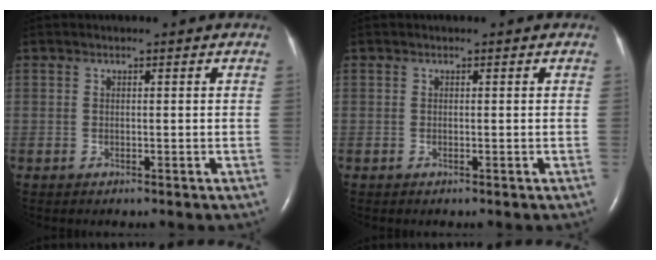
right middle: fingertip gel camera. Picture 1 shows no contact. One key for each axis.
{"total": 0.0}